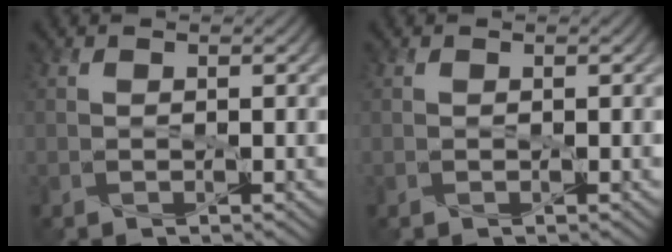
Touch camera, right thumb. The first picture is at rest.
{"total": 0.0}